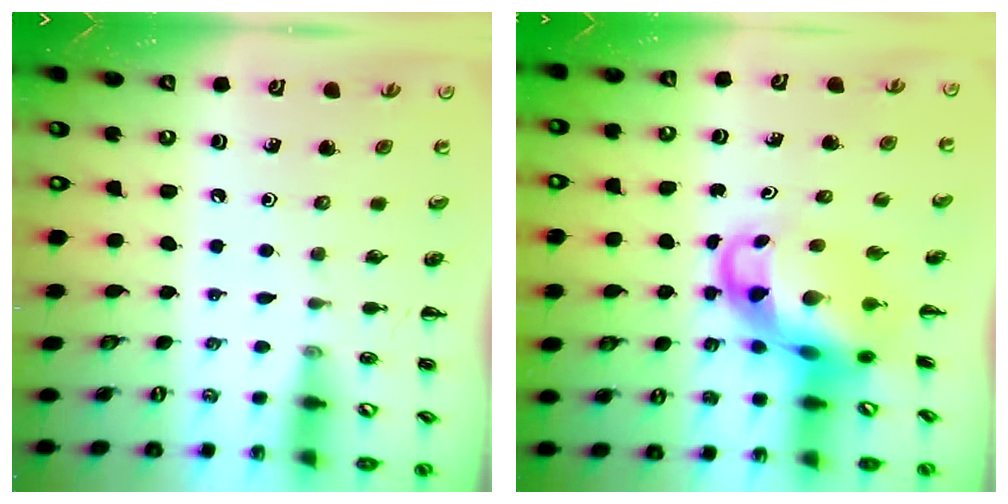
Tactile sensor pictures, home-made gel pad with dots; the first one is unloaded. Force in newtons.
{"total": 7.1, "press": 6.8, "slide": 2.1}